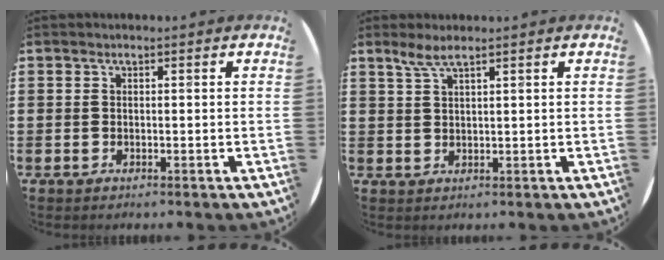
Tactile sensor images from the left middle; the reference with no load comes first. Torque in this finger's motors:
{"motor_torque": [0.43, -0.27, 0.22, 0.04]}